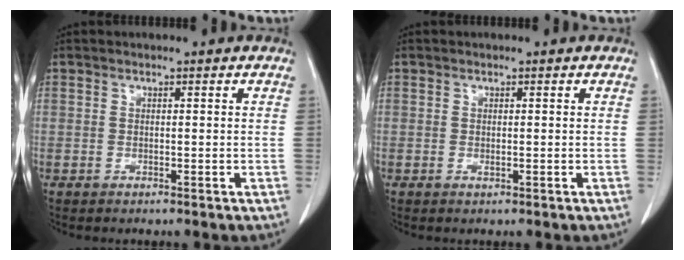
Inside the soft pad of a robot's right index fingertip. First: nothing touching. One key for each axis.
{"total": 0.5, "fx": -0.1, "fy": 0.2, "fz": 0.5, "tx": -0.012, "ty": -0.003, "tz": 0.000}